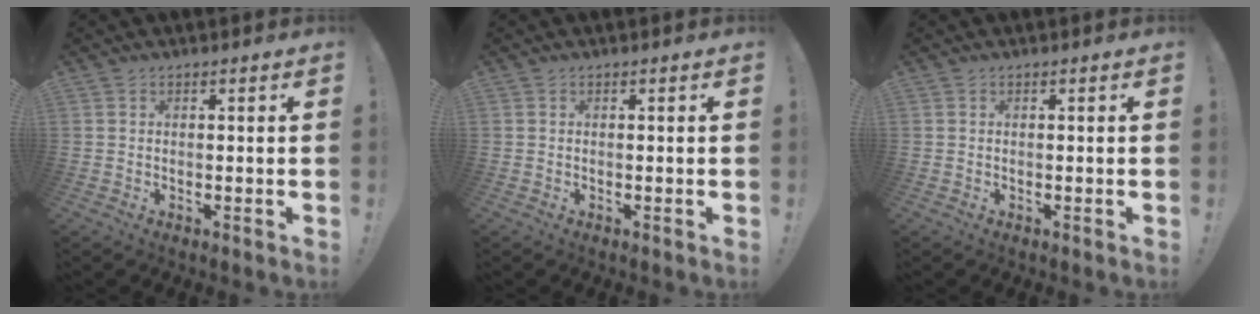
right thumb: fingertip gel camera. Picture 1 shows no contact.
{"total": 0.0}
{"total": 0.0}